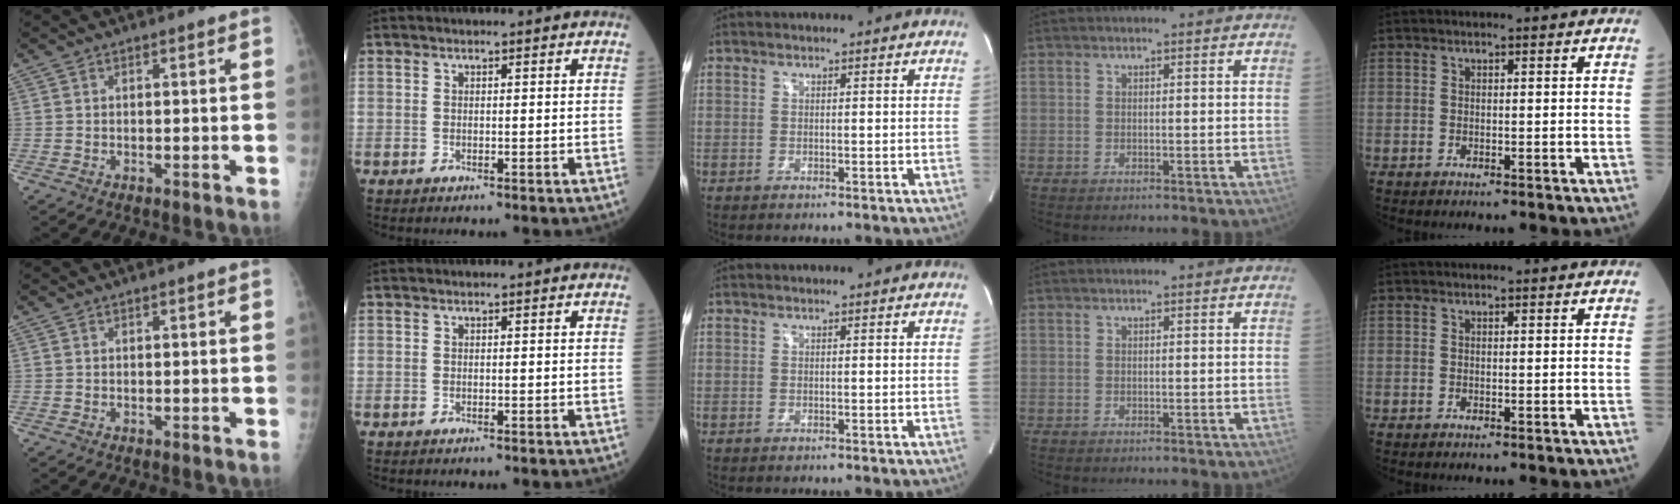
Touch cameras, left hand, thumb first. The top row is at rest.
{}